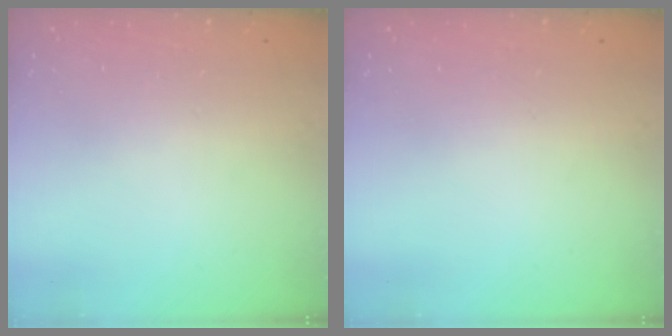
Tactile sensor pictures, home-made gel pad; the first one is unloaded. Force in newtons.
{"total": 0.0}